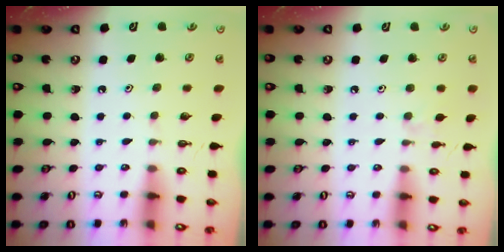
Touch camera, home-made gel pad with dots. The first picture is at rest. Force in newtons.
{"total": 2.5, "press": 2.4, "slide": 0.5}